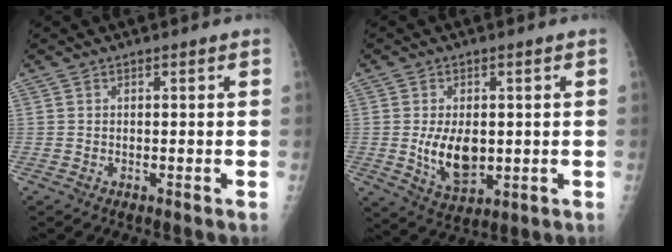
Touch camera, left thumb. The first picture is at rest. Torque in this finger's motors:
{"motor_torque": [0.16, 0.16, 0.60, -0.02, 0.08]}